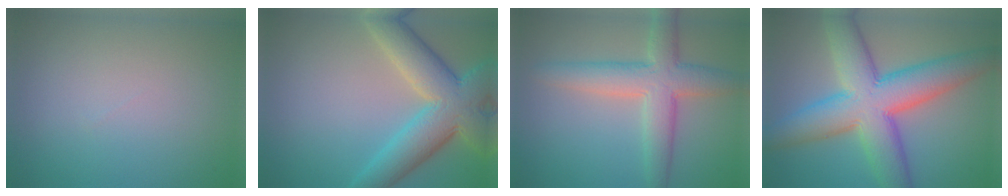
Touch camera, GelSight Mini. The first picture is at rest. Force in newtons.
{"total": 8.4, "press": 8.4, "slide": 0.4}
{"total": 5.7, "press": 5.7, "slide": 0.3}
{"total": 11.1, "press": 11.1, "slide": 0.4}